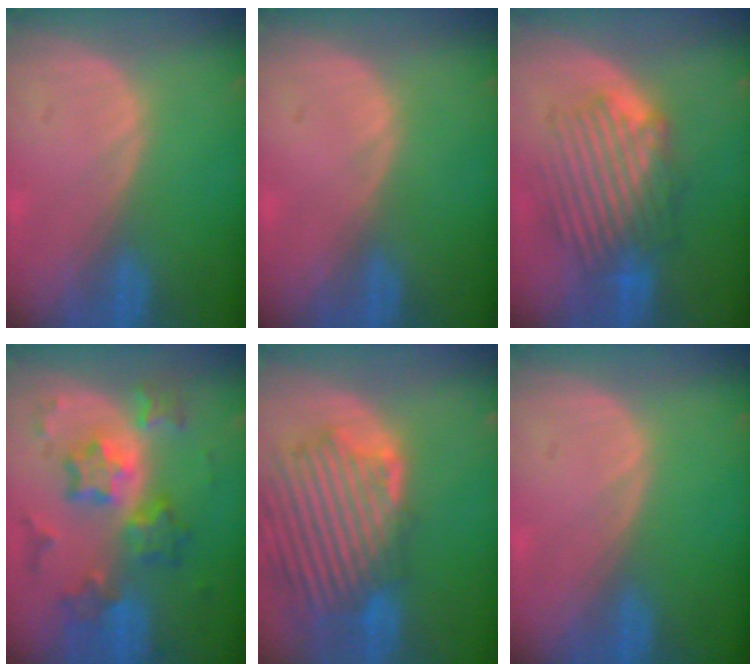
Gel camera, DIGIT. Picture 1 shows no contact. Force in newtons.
{"total": 0.0}
{"total": 8.8, "press": 8.4, "slide": 2.7}
{"total": 9.4, "press": 9.3, "slide": 0.7}
{"total": 12.9, "press": 11.5, "slide": 6.0}
{"total": 0.0}